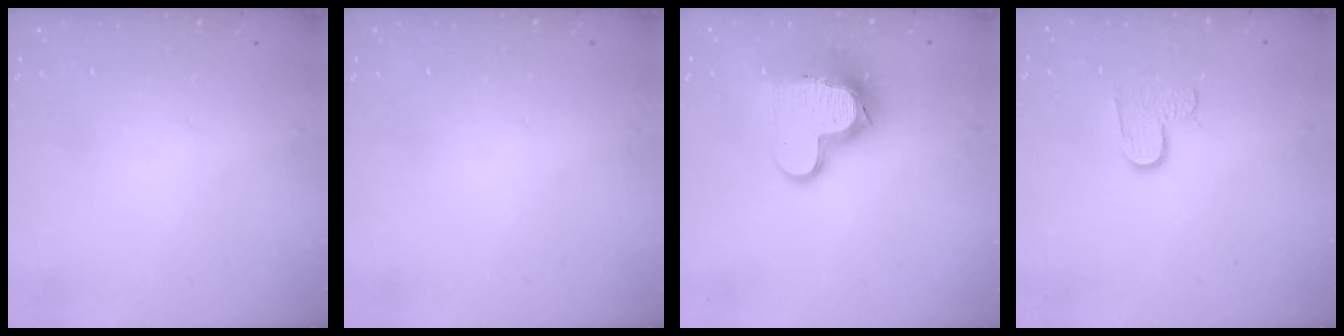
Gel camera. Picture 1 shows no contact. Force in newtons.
{"total": 0.0}
{"total": 14.0, "press": 14.0, "slide": 1.0}
{"total": 5.5, "press": 5.5, "slide": 0.4}